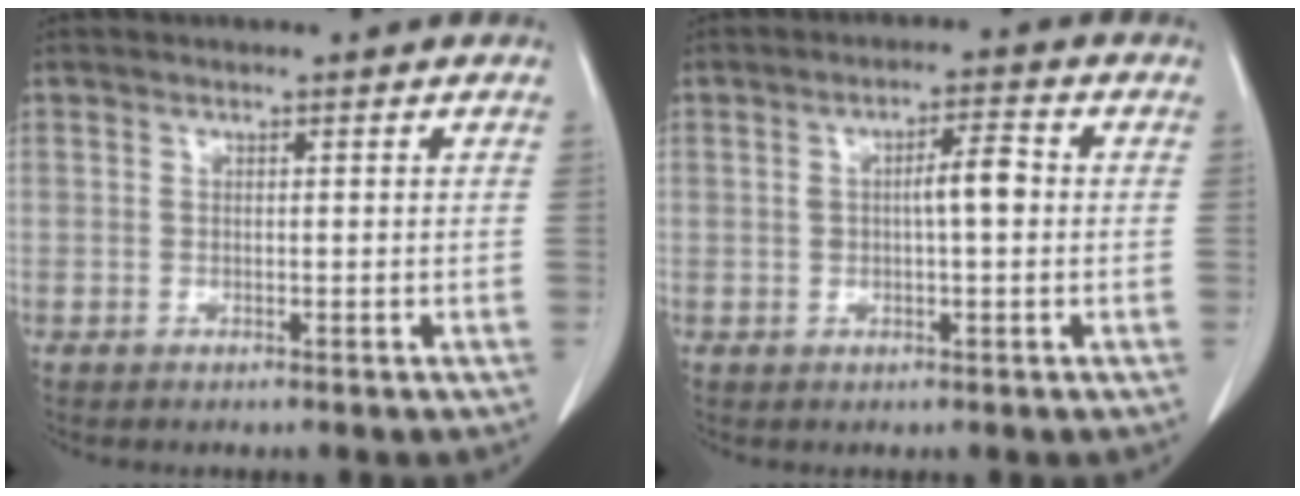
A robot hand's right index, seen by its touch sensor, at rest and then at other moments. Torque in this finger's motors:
{"motor_torque": [0.18, 0.04, 0.13, 0.05]}